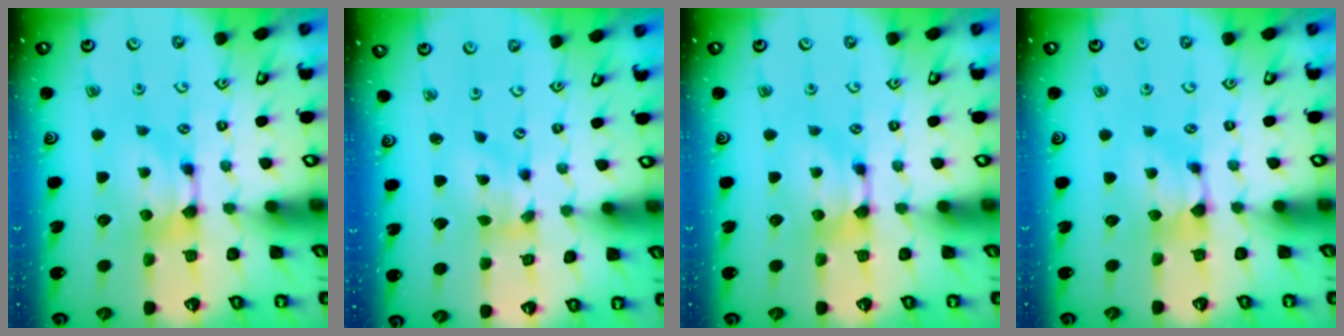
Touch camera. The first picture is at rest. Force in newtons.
{"total": 1.3, "press": 0.3, "slide": 1.3}
{"total": 0.0}
{"total": 0.8, "press": 0.5, "slide": 0.6}